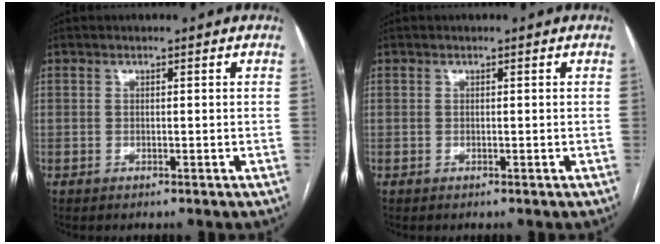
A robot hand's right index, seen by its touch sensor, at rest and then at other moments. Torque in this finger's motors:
{"motor_torque": [0.00, 0.00, 0.00, 0.00]}